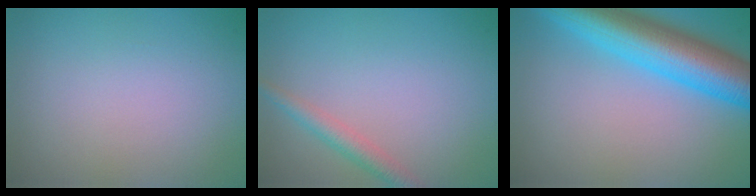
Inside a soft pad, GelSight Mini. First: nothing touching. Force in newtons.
{"total": 2.2, "press": 2.2, "slide": 0.0}
{"total": 9.7, "press": 9.7, "slide": 0.3}